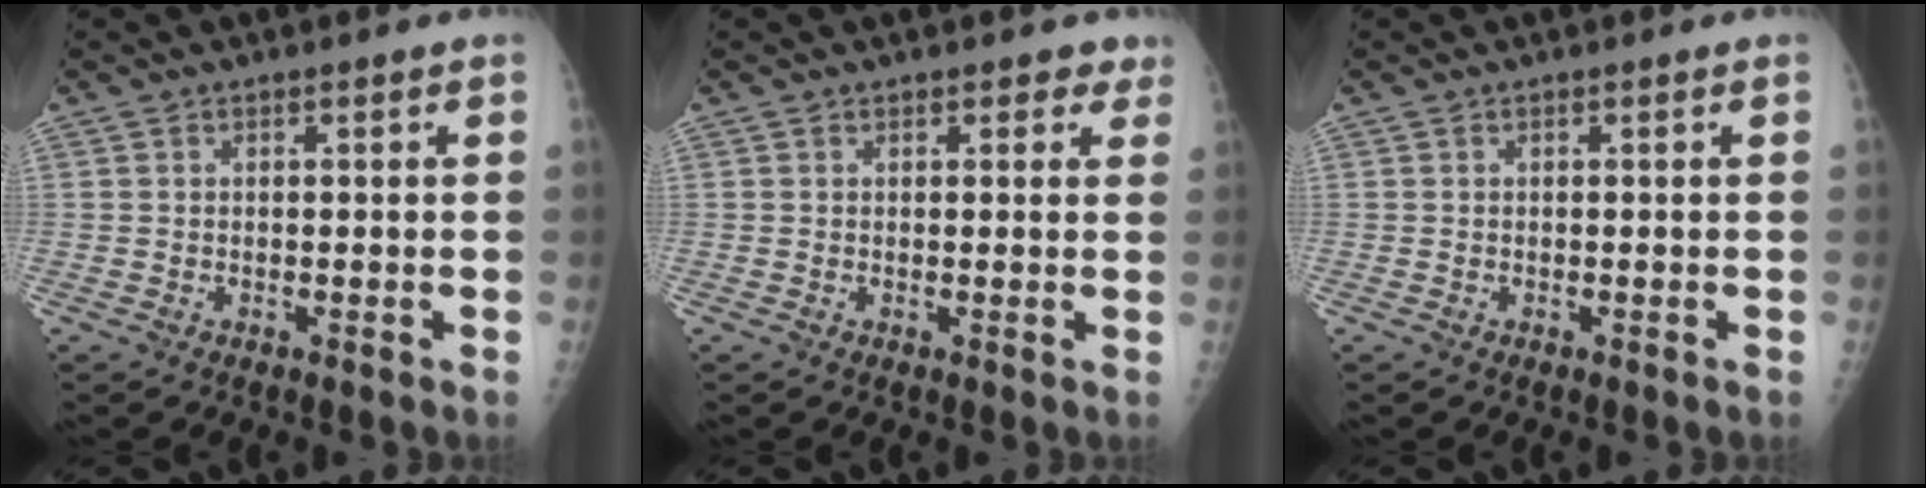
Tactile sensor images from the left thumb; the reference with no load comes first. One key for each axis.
{"total": 2.5, "fx": 1.8, "fy": 1.5, "fz": 1.0, "tx": 0.019, "ty": -0.004, "tz": 0.013}
{"total": 0.0}